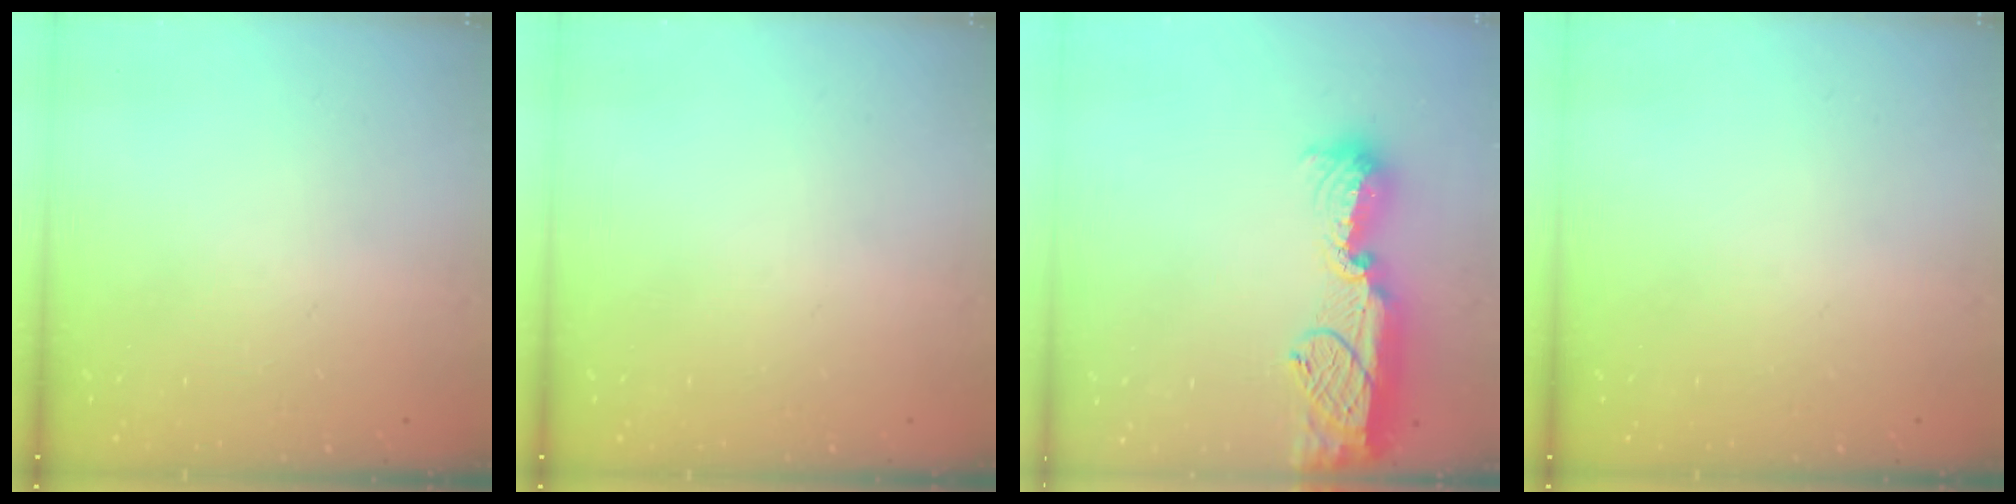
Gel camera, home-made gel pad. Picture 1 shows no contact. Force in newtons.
{"total": 0.0}
{"total": 17.4, "press": 16.6, "slide": 5.5}
{"total": 0.0}